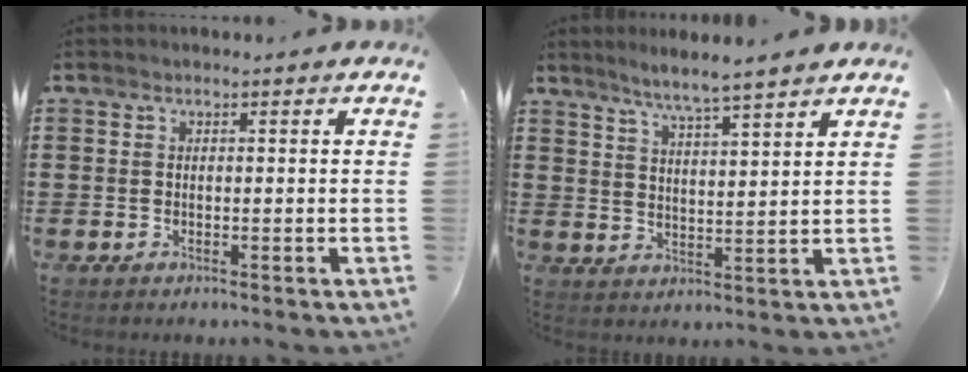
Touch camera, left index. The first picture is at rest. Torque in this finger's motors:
{"motor_torque": [0.66, 0.32, 0.44, 0.07]}